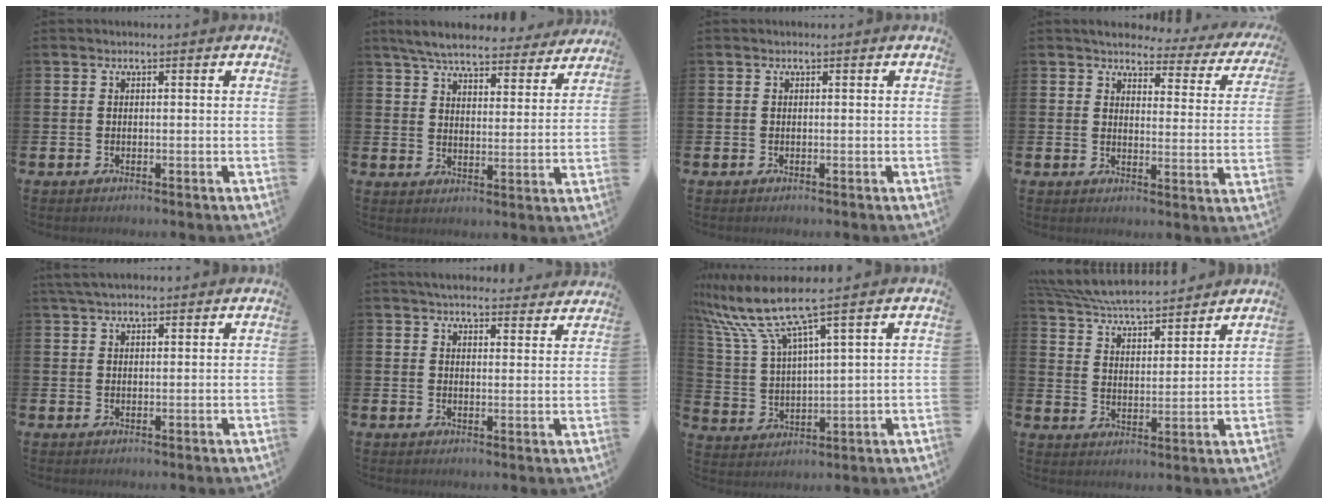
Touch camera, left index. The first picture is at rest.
{"total": 6.7, "force": [6.3, 1.1, 2.0], "torque": [-0.056, -0.035, 0.111]}
{"total": 0.0}
{"total": 3.5, "force": [3.2, 1.4, 0.7], "torque": [-0.018, -0.035, 0.046]}
{"total": 3.0, "force": [2.6, 0.8, 1.4], "torque": [-0.024, -0.002, 0.046]}
{"total": 4.7, "force": [4.6, 0.8, 0.8], "torque": [-0.012, -0.027, 0.081]}
{"total": 9.3, "force": [7.4, 0.5, 5.5], "torque": [-0.134, -0.034, 0.125]}
{"total": 6.5, "force": [6.4, 0.4, 1.2], "torque": [-0.051, -0.047, 0.111]}